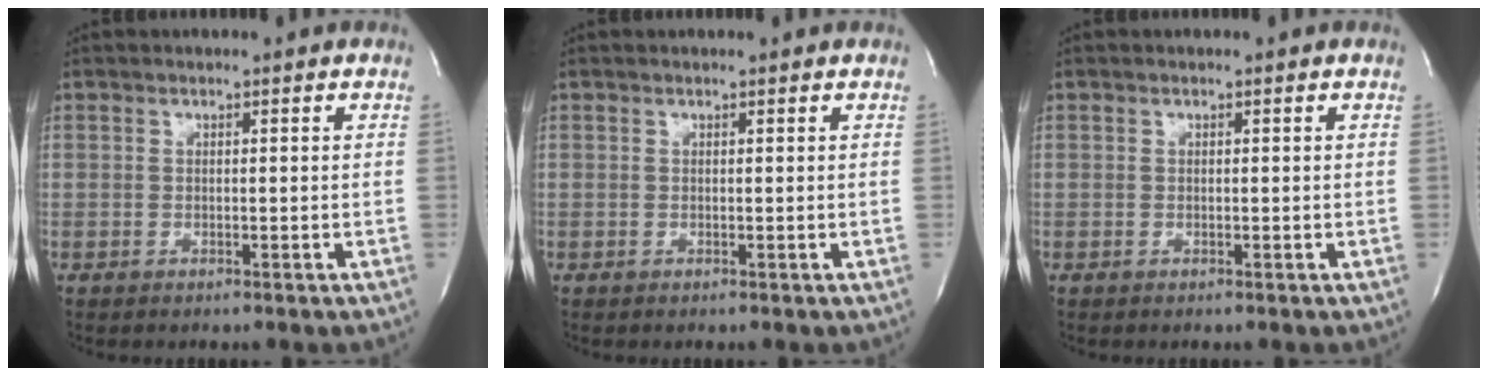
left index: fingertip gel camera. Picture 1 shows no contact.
{"total": 0.7, "force": [0.7, 0.1, 0.1], "torque": [-0.009, 0.007, 0.008]}
{"total": 0.0}